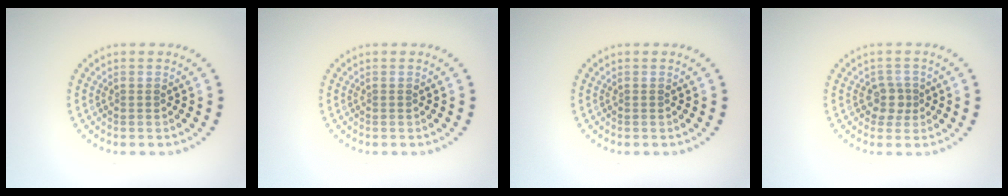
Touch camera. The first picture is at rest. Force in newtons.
{"total": 0.0}
{"total": 0.0}
{"total": 1.9, "press": 1.5, "slide": 1.2}